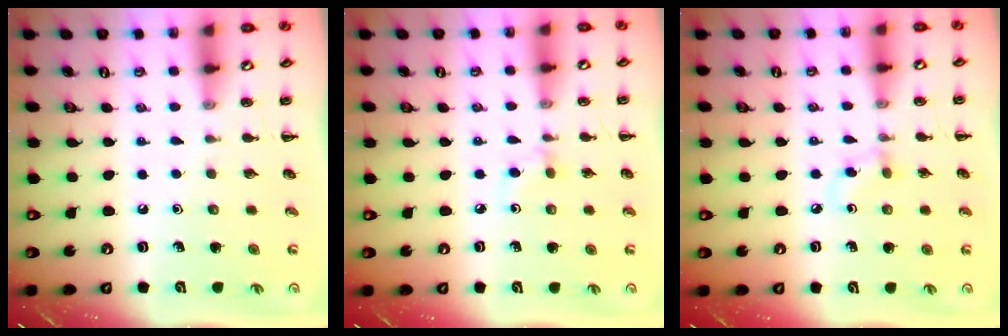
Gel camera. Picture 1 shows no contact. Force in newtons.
{"total": 4.0, "press": 3.7, "slide": 1.4}
{"total": 5.1, "press": 4.8, "slide": 1.8}